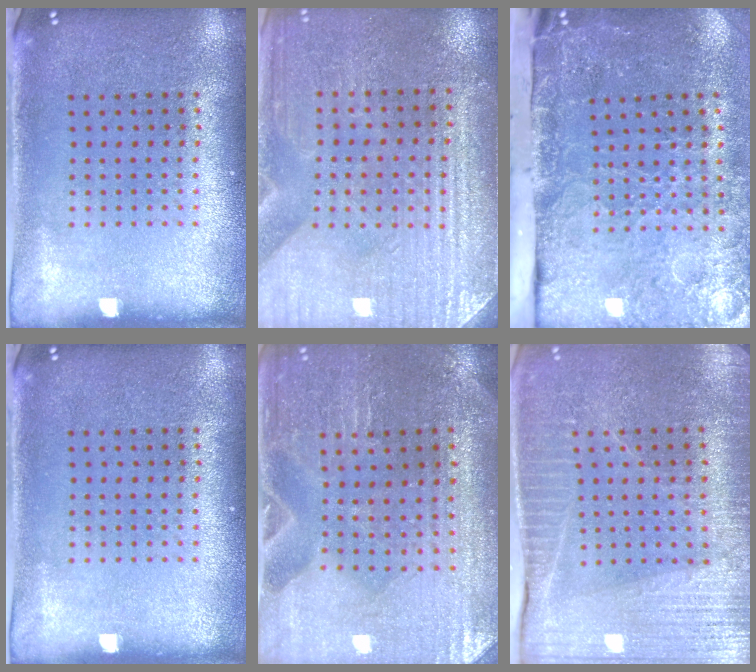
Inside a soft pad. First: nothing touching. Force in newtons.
{"total": 3.1, "press": 3.1, "slide": 0.6}
{"total": 5.1, "press": 4.2, "slide": 3.0}
{"total": 0.0}
{"total": 0.8, "press": 0.8, "slide": 0.1}
{"total": 3.5, "press": 3.4, "slide": 0.6}